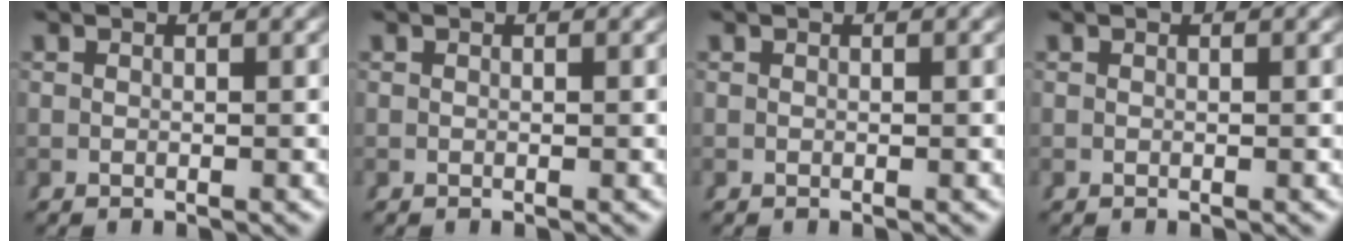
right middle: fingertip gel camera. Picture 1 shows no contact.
{"total": 0.0}
{"total": 0.0}
{"total": 0.0}